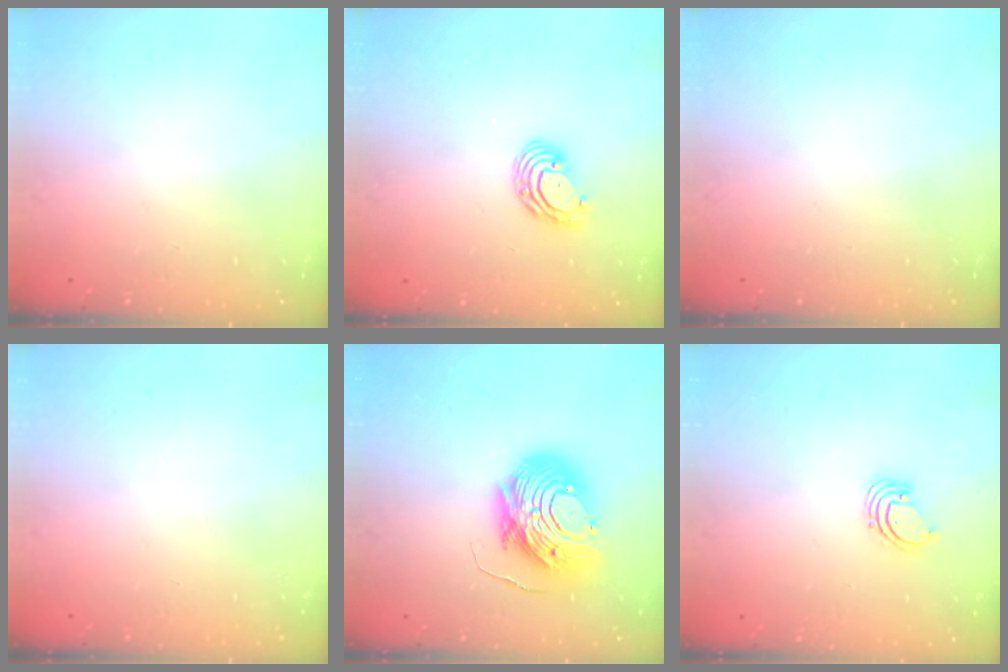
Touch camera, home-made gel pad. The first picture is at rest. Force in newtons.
{"total": 6.4, "press": 6.3, "slide": 1.2}
{"total": 0.0}
{"total": 0.0}
{"total": 12.9, "press": 12.8, "slide": 1.1}
{"total": 1.4, "press": 1.4, "slide": 0.1}